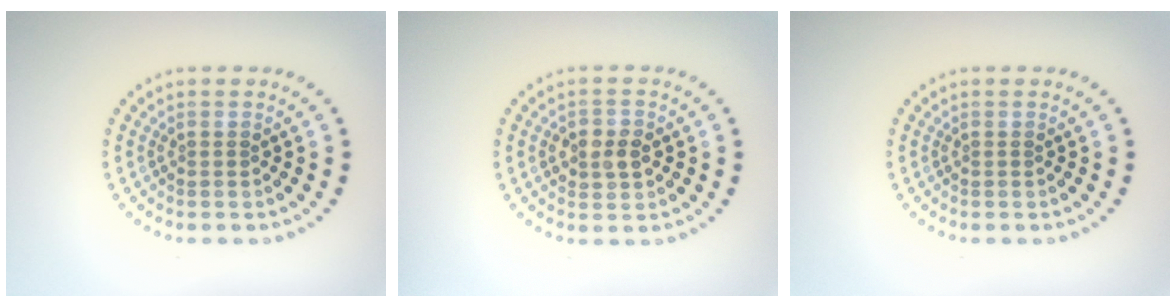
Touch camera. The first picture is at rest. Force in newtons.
{"total": 2.4, "press": 2.4, "slide": 0.2}
{"total": 0.0}